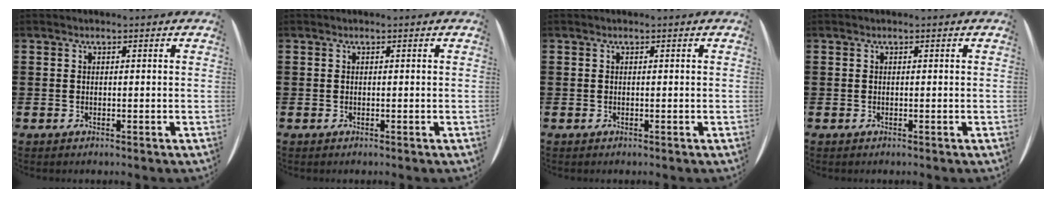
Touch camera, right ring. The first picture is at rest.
{"total": 0.0}
{"total": 0.0}
{"total": 0.0}